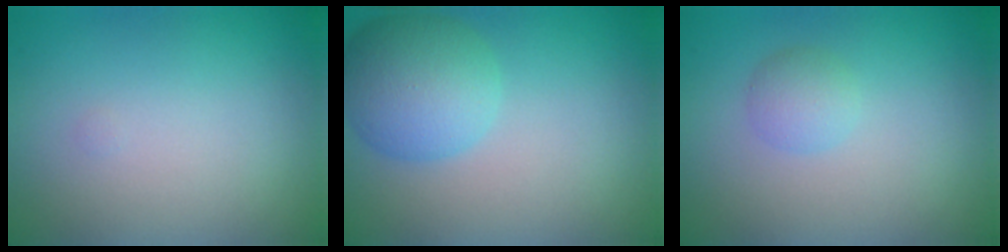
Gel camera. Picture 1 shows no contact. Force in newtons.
{"total": 5.6, "press": 5.6, "slide": 0.2}
{"total": 1.6, "press": 1.6, "slide": 0.0}